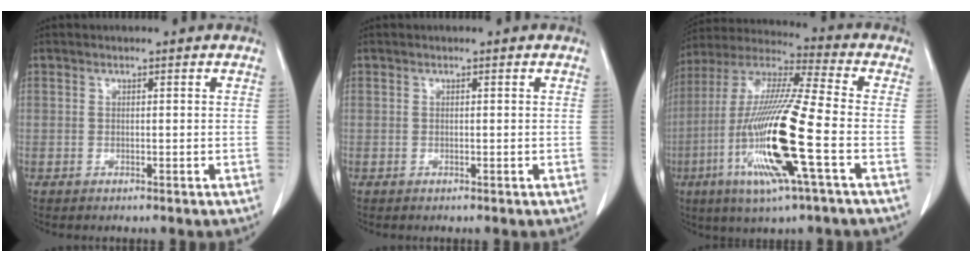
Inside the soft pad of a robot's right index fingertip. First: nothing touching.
{"total": 0.0}
{"total": 19.2, "force": [-5.6, 0.6, 18.3], "torque": [-0.386, -0.020, -0.113]}